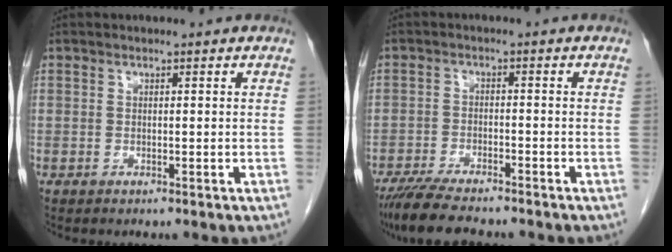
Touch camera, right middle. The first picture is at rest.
{"total": 8.0, "force": [-6.9, 1.0, 3.9], "torque": [-0.071, -0.023, -0.117]}